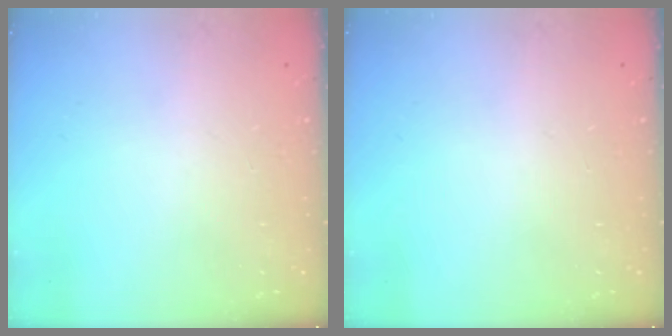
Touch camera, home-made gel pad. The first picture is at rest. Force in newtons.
{"total": 0.0}